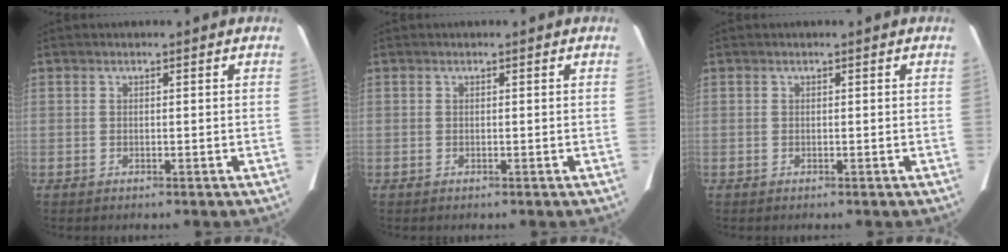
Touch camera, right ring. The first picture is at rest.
{"total": 0.0}
{"total": 0.0}